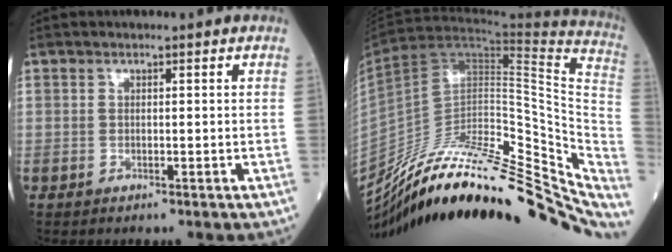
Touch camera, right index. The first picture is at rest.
{"total": 34.4, "force": [-26.1, 9.8, 20.1], "torque": [-0.242, -0.007, -0.377]}